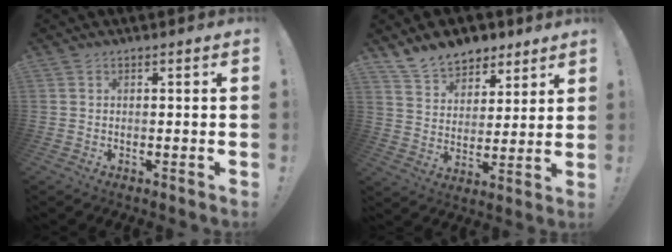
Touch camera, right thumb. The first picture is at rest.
{"total": 11.8, "force": [9.4, 6.6, 2.6], "torque": [-0.049, -0.070, 0.183]}